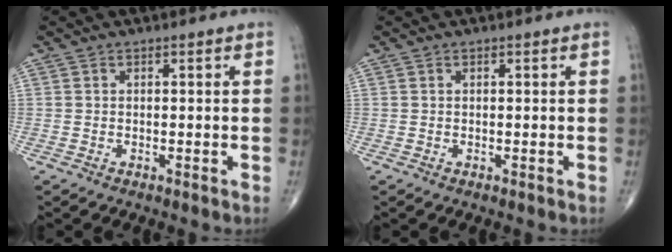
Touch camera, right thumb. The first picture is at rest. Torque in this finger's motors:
{"motor_torque": [-0.13, -0.24, -0.06, 0.24, 0.02]}